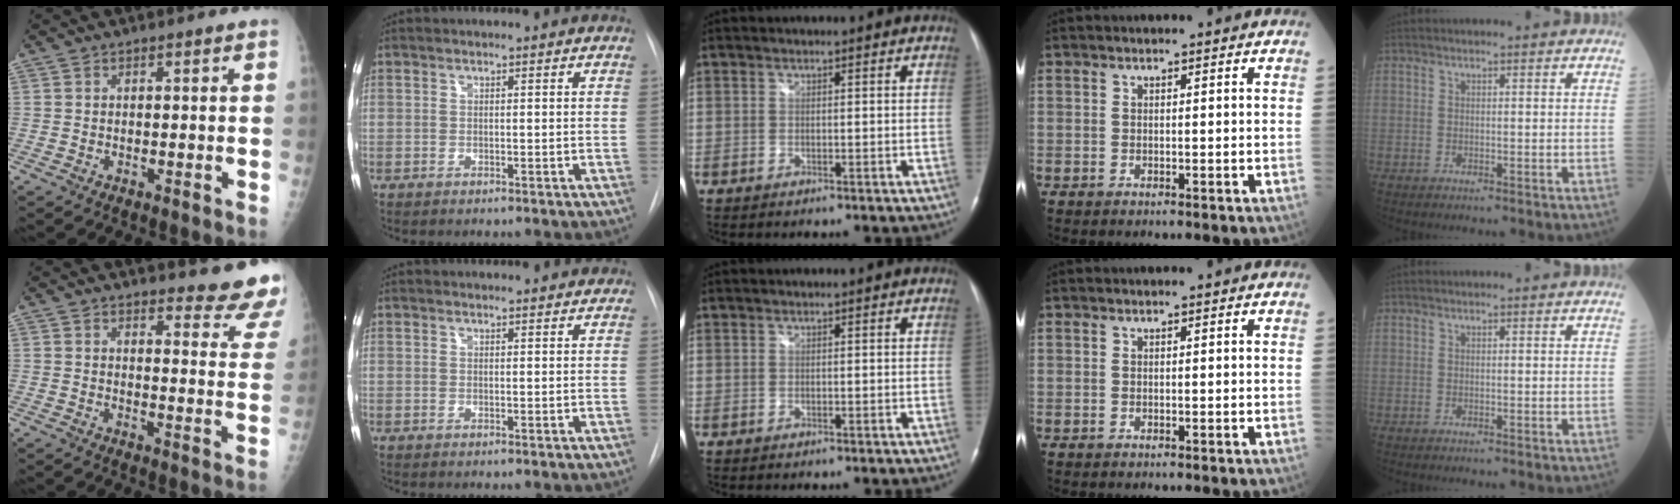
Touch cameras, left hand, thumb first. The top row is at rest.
{"thumb": {"total": 12.4, "force": [12.0, 1.9, 2.6], "torque": [0.005, -0.113, 0.117]}, "index": {"total": 3.9, "force": [3.7, 1.2, 0.7], "torque": [-0.002, 0.006, 0.030]}}